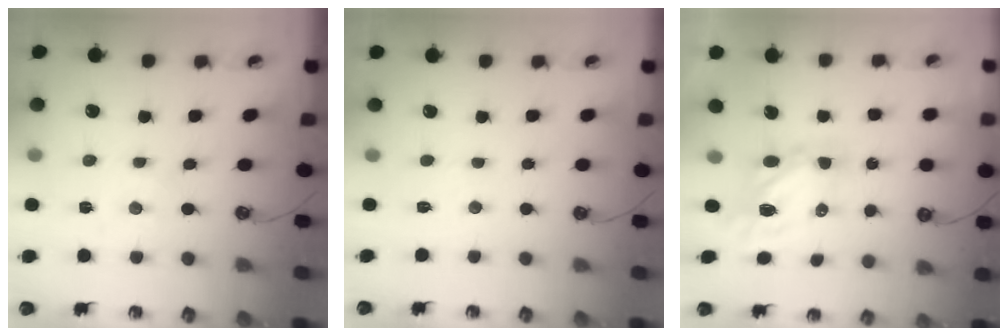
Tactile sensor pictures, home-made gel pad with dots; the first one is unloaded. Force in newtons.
{"total": 2.8, "press": 2.8, "slide": 0.4}
{"total": 6.7, "press": 6.7, "slide": 0.4}